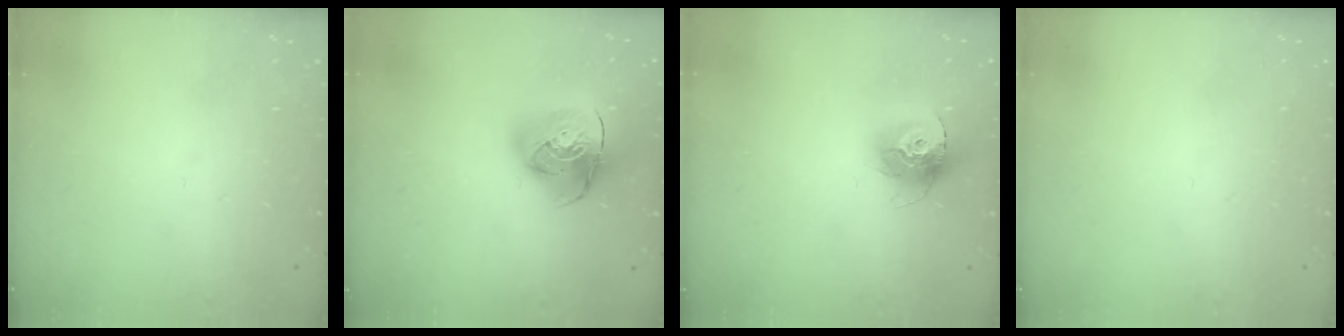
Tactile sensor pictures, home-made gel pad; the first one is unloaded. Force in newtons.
{"total": 13.4, "press": 13.3, "slide": 1.7}
{"total": 13.4, "press": 13.3, "slide": 1.2}
{"total": 0.9, "press": 0.9, "slide": 0.1}